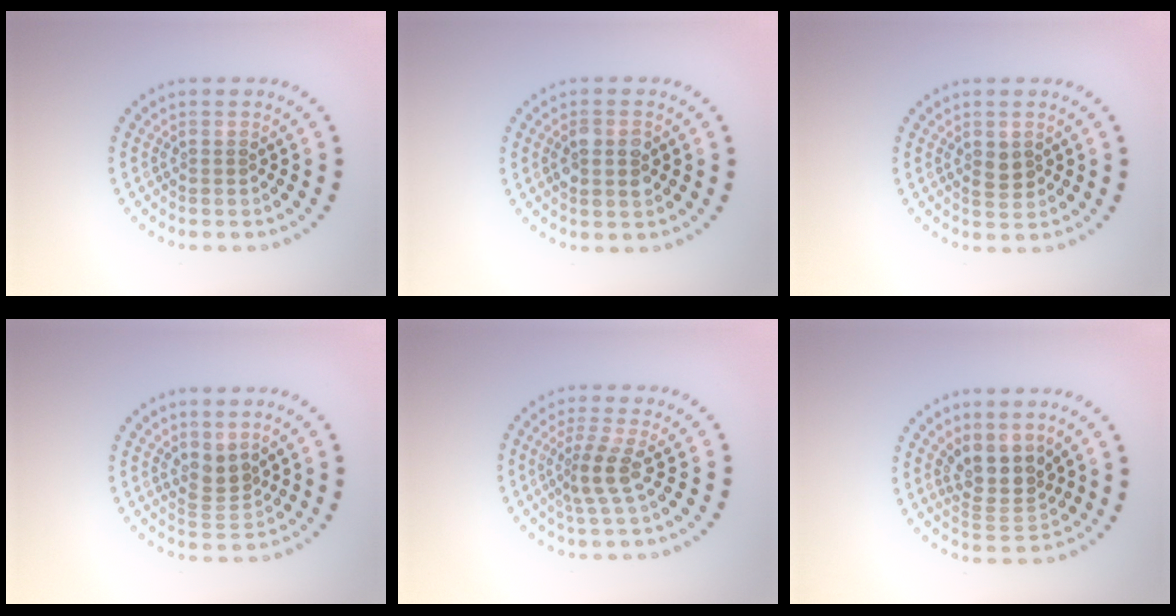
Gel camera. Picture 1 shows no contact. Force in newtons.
{"total": 2.3, "press": 2.2, "slide": 0.2}
{"total": 1.6, "press": 1.6, "slide": 0.4}
{"total": 2.4, "press": 1.6, "slide": 1.7}
{"total": 2.6, "press": 1.8, "slide": 1.8}
{"total": 3.8, "press": 3.2, "slide": 2.1}